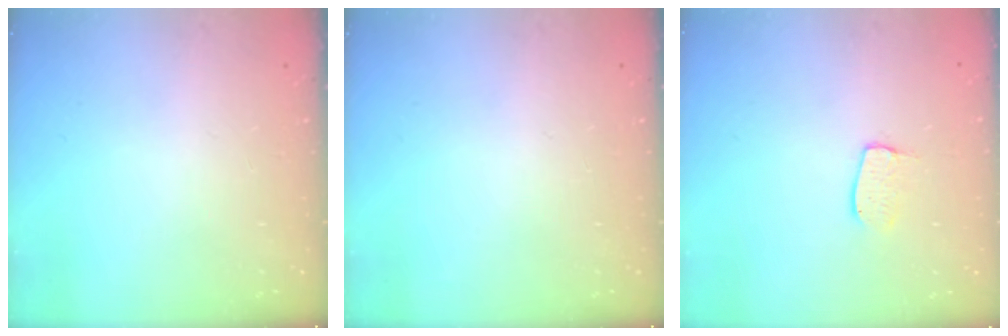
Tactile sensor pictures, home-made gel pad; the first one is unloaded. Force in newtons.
{"total": 0.0}
{"total": 6.5, "press": 6.5, "slide": 0.4}